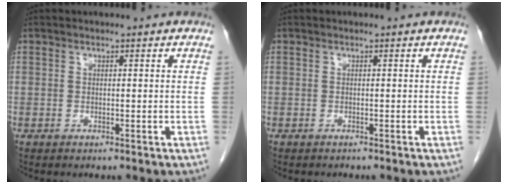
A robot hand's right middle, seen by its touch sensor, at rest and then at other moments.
{"total": 0.0}